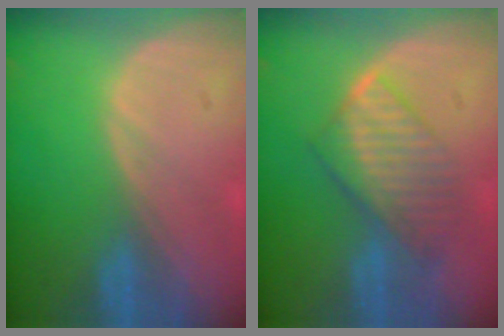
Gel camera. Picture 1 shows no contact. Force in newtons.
{"total": 7.2, "press": 6.6, "slide": 2.9}